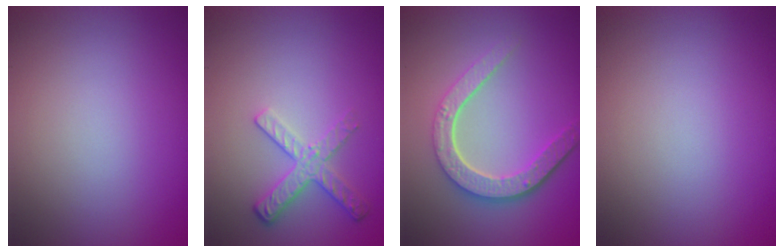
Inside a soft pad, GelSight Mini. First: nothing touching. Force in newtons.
{"total": 2.6, "press": 2.2, "slide": 1.4}
{"total": 4.8, "press": 3.7, "slide": 3.0}
{"total": 0.0}